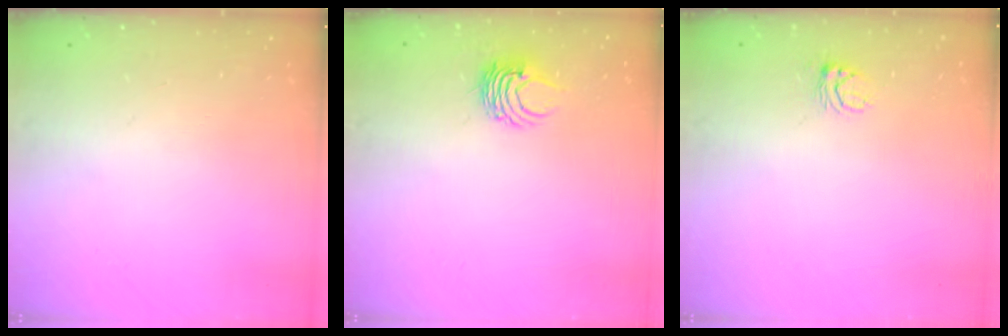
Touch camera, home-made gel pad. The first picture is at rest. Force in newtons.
{"total": 6.0, "press": 6.0, "slide": 0.5}
{"total": 3.9, "press": 3.9, "slide": 0.5}